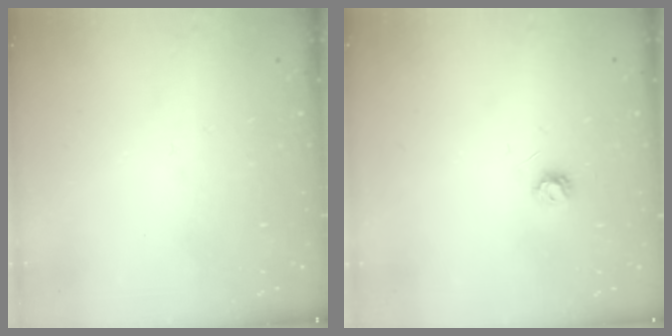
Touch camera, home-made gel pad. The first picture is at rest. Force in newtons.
{"total": 3.9, "press": 3.8, "slide": 0.6}